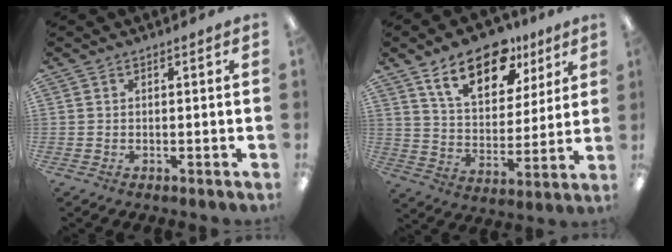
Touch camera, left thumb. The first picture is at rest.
{"total": 17.3, "force": [10.9, 9.2, 9.8], "torque": [-0.157, -0.043, 0.190]}